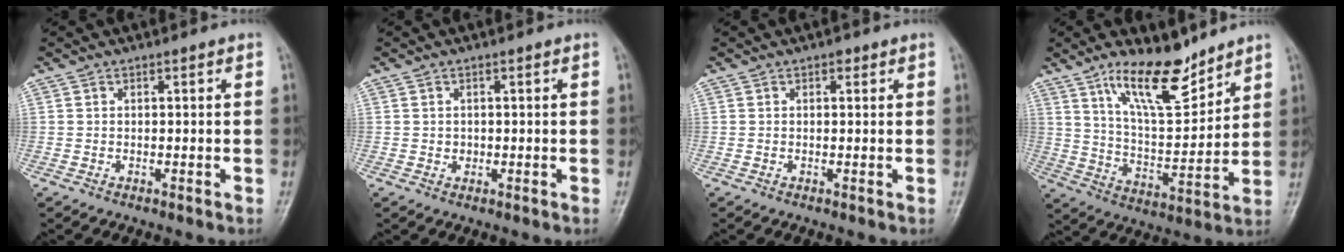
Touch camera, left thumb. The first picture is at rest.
{"total": 1.0, "force": [0.2, 0.9, 0.3], "torque": [0.001, 0.000, 0.003]}
{"total": 1.1, "force": [0.7, 0.7, 0.6], "torque": [0.000, -0.001, 0.006]}
{"total": 13.9, "force": [10.0, 4.5, 8.5], "torque": [-0.121, -0.073, 0.186]}